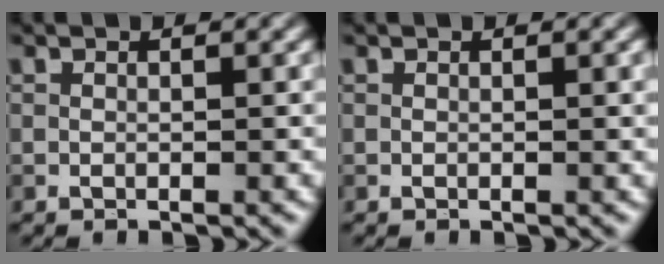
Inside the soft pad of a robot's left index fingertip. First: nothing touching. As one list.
[{"total": 0.6, "force": [0.1, 0.1, 0.6], "torque": [-0.008, 0.001, 0.001]}]